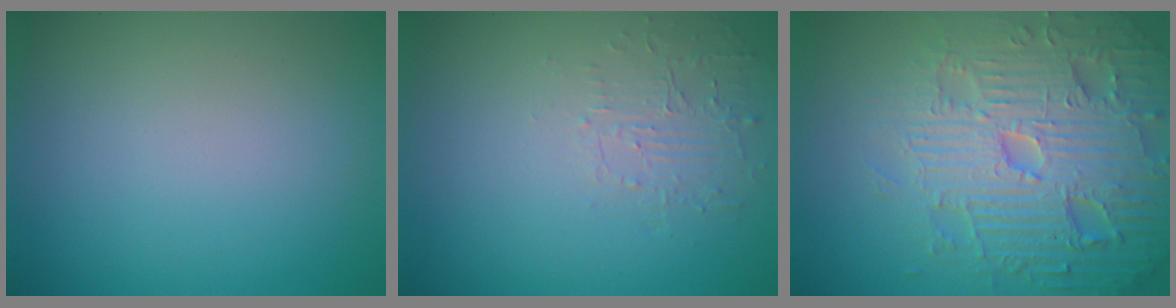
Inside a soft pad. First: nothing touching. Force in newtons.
{"total": 1.6, "press": 0.3, "slide": 1.6}
{"total": 7.8, "press": 7.5, "slide": 1.8}